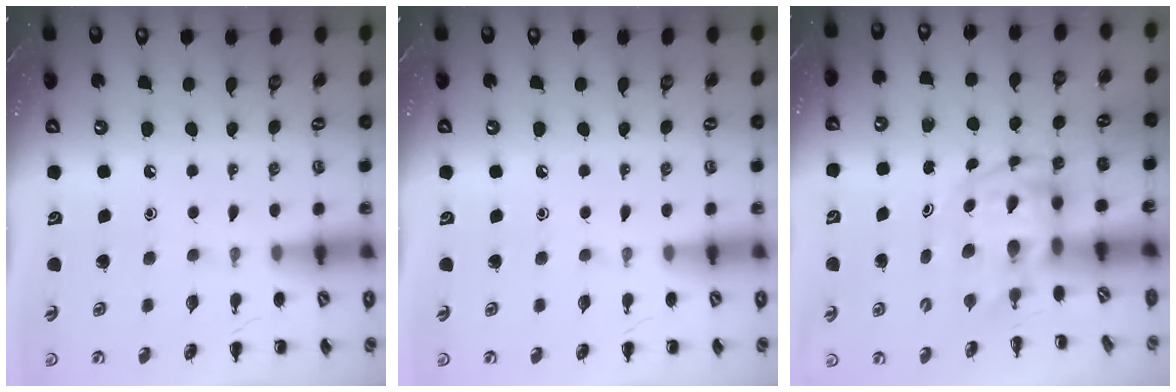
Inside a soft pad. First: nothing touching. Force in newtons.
{"total": 0.0}
{"total": 3.8, "press": 3.7, "slide": 0.7}